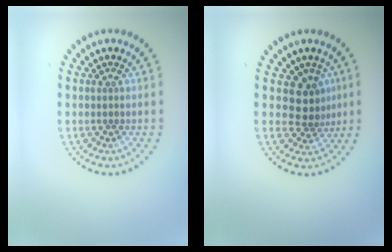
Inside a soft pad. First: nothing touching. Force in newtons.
{"total": 2.9, "press": 2.3, "slide": 1.8}